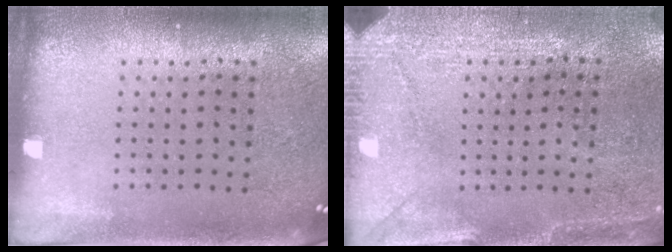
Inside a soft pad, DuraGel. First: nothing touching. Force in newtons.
{"total": 2.9, "press": 2.7, "slide": 1.0}